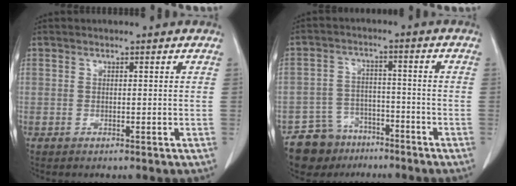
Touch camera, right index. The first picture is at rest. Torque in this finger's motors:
{"motor_torque": [-0.28, -0.12, -0.60, -0.21]}